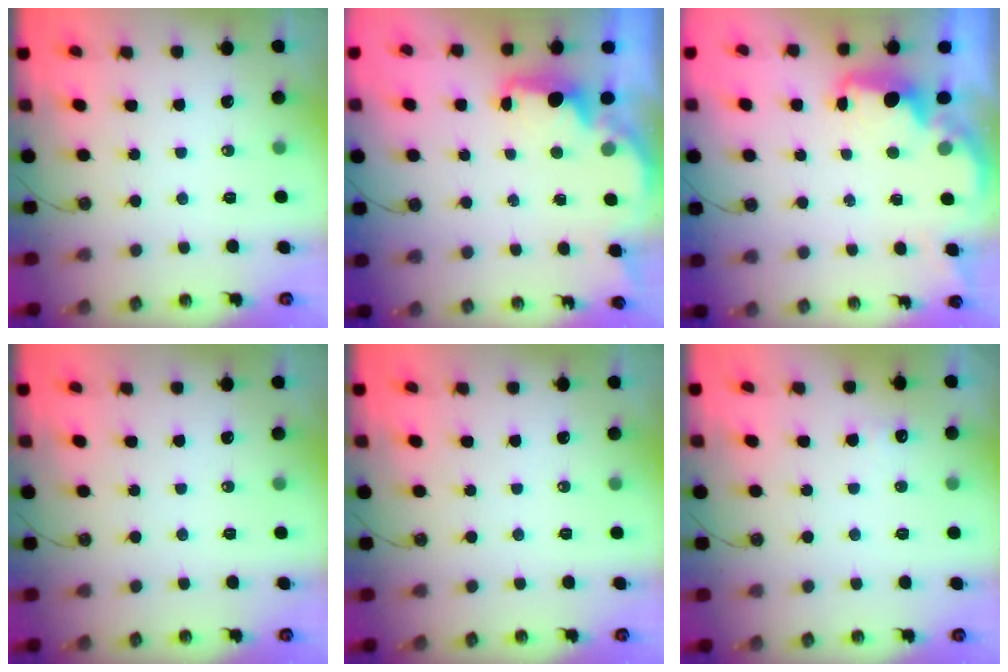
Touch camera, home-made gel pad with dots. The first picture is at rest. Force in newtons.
{"total": 2.3, "press": 2.1, "slide": 0.8}
{"total": 2.1, "press": 2.0, "slide": 0.7}
{"total": 0.0}
{"total": 0.0}
{"total": 3.9, "press": 3.7, "slide": 1.1}